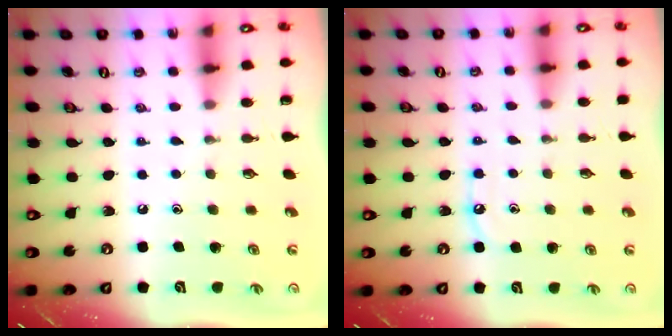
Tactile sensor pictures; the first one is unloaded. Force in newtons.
{"total": 5.4, "press": 5.3, "slide": 0.6}